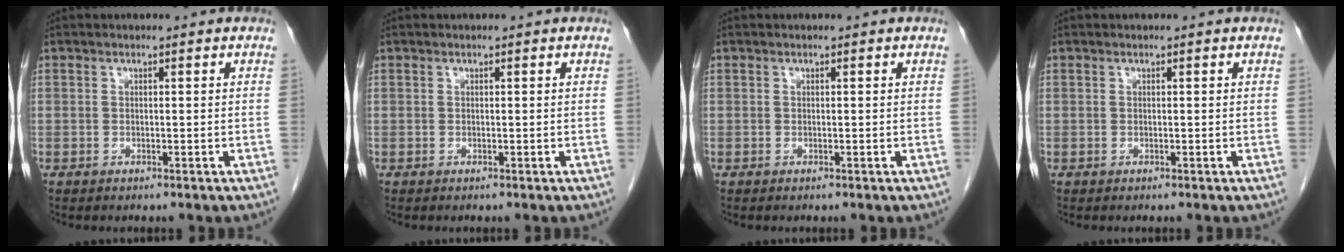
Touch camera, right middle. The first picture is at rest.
{"total": 0.0}
{"total": 0.0}
{"total": 0.0}